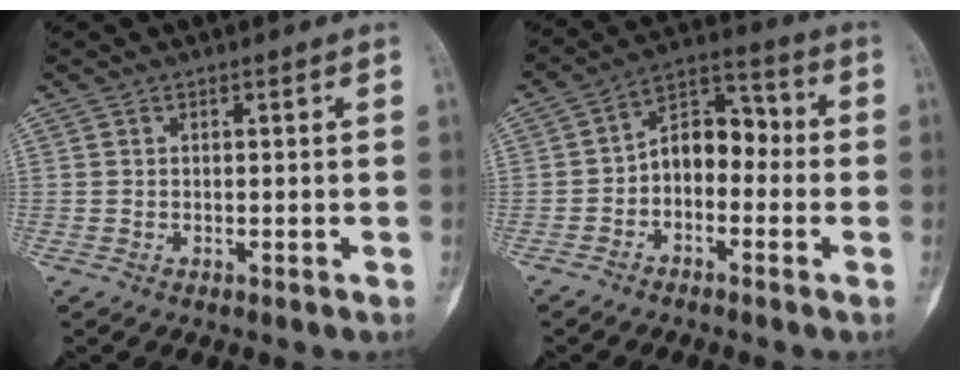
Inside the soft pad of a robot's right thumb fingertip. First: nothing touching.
{"total": 9.1, "force": [-1.7, 6.2, 6.5], "torque": [-0.075, 0.047, -0.046]}